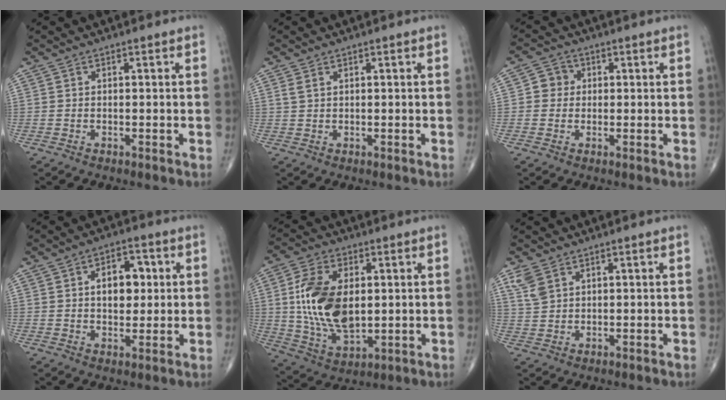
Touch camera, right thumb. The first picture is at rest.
{"total": 1.4, "force": [0.8, 0.8, 0.9], "torque": [-0.023, 0.007, 0.020]}
{"total": 3.5, "force": [0.3, 3.4, 1.1], "torque": [0.005, 0.007, -0.002]}
{"total": 8.5, "force": [1.6, 5.4, 6.4], "torque": [-0.063, 0.003, 0.025]}
{"total": 16.8, "force": [2.1, 9.7, 13.6], "torque": [-0.251, -0.011, 0.049]}
{"total": 4.2, "force": [2.5, 2.4, 2.3], "torque": [-0.047, -0.002, 0.062]}